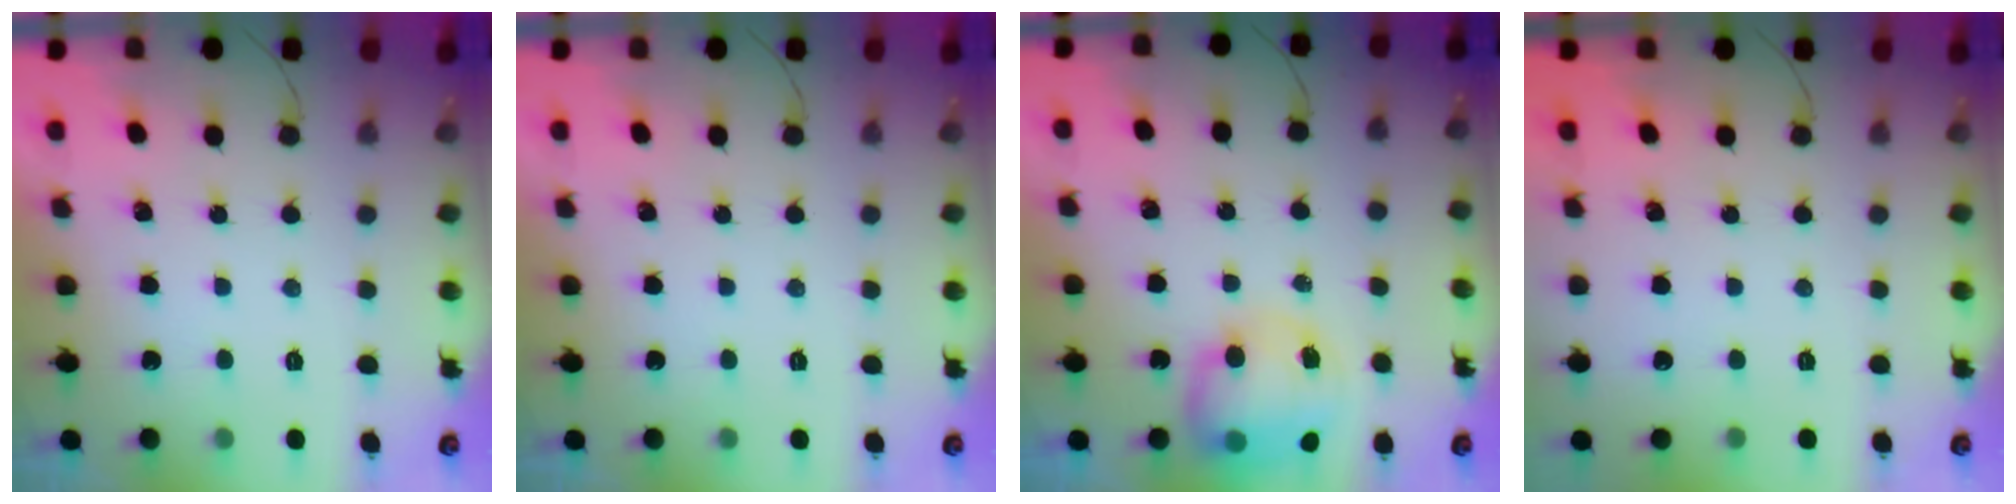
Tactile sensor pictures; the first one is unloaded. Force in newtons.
{"total": 0.0}
{"total": 9.9, "press": 9.5, "slide": 2.7}
{"total": 0.0}